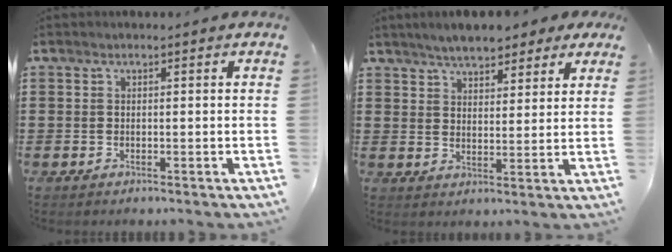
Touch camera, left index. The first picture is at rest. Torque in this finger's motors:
{"motor_torque": [1.90, -0.24, 0.52, 0.21]}